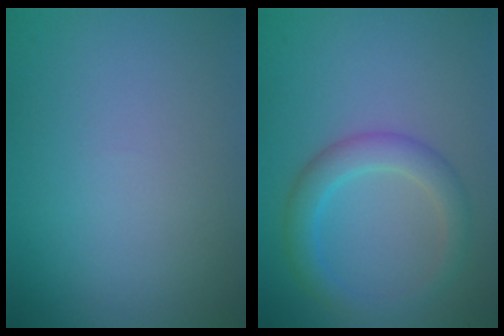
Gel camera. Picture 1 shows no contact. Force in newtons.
{"total": 3.4, "press": 3.3, "slide": 0.3}